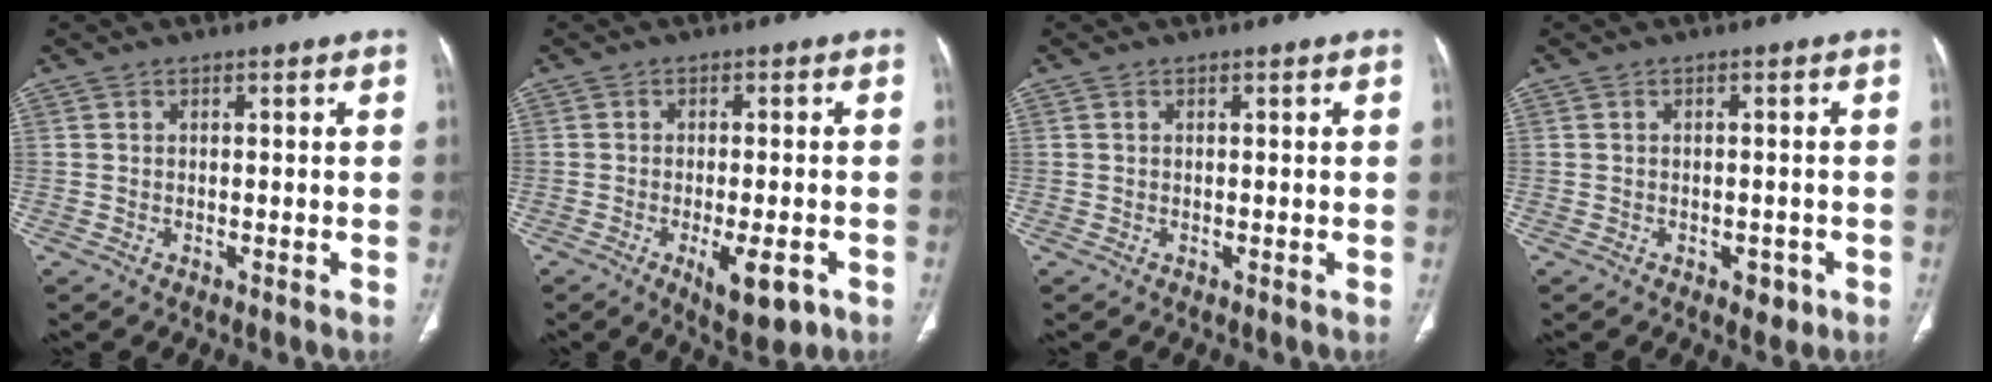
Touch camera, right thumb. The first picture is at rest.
{"total": 7.9, "force": [-3.3, 2.7, 6.6], "torque": [-0.095, -0.003, -0.040]}
{"total": 0.0}
{"total": 2.6, "force": [-1.2, 1.7, 1.6], "torque": [-0.009, 0.004, -0.009]}